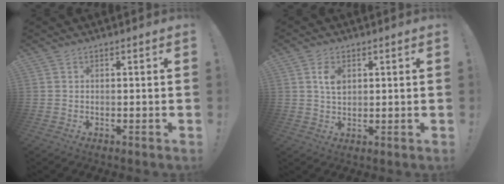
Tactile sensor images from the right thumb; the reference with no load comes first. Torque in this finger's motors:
{"motor_torque": [1.03, 1.09, 0.29, -0.74, 0.02]}